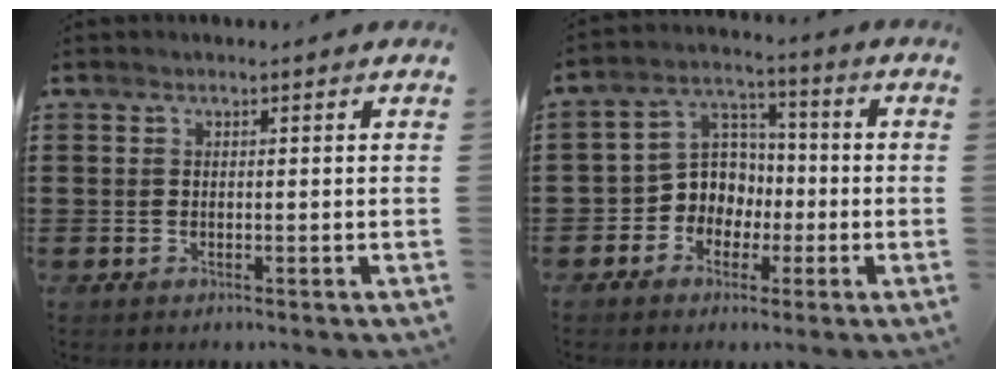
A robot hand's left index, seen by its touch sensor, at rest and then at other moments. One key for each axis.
{"total": 6.1, "fx": -1.7, "fy": 5.7, "fz": 1.4, "tx": -0.060, "ty": 0.000, "tz": -0.038}